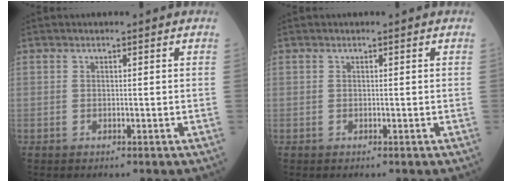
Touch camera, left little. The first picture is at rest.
{"total": 0.0}